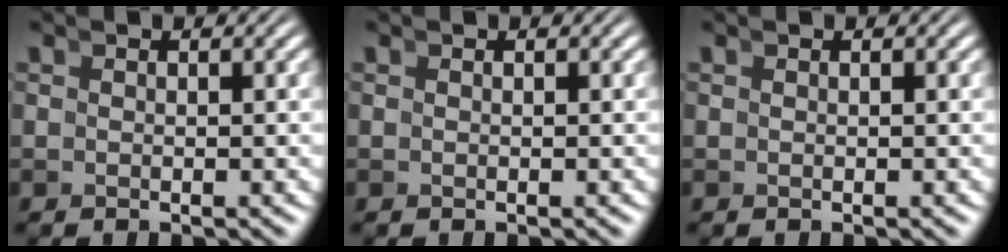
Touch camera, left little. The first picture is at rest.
{"total": 0.0}
{"total": 0.0}